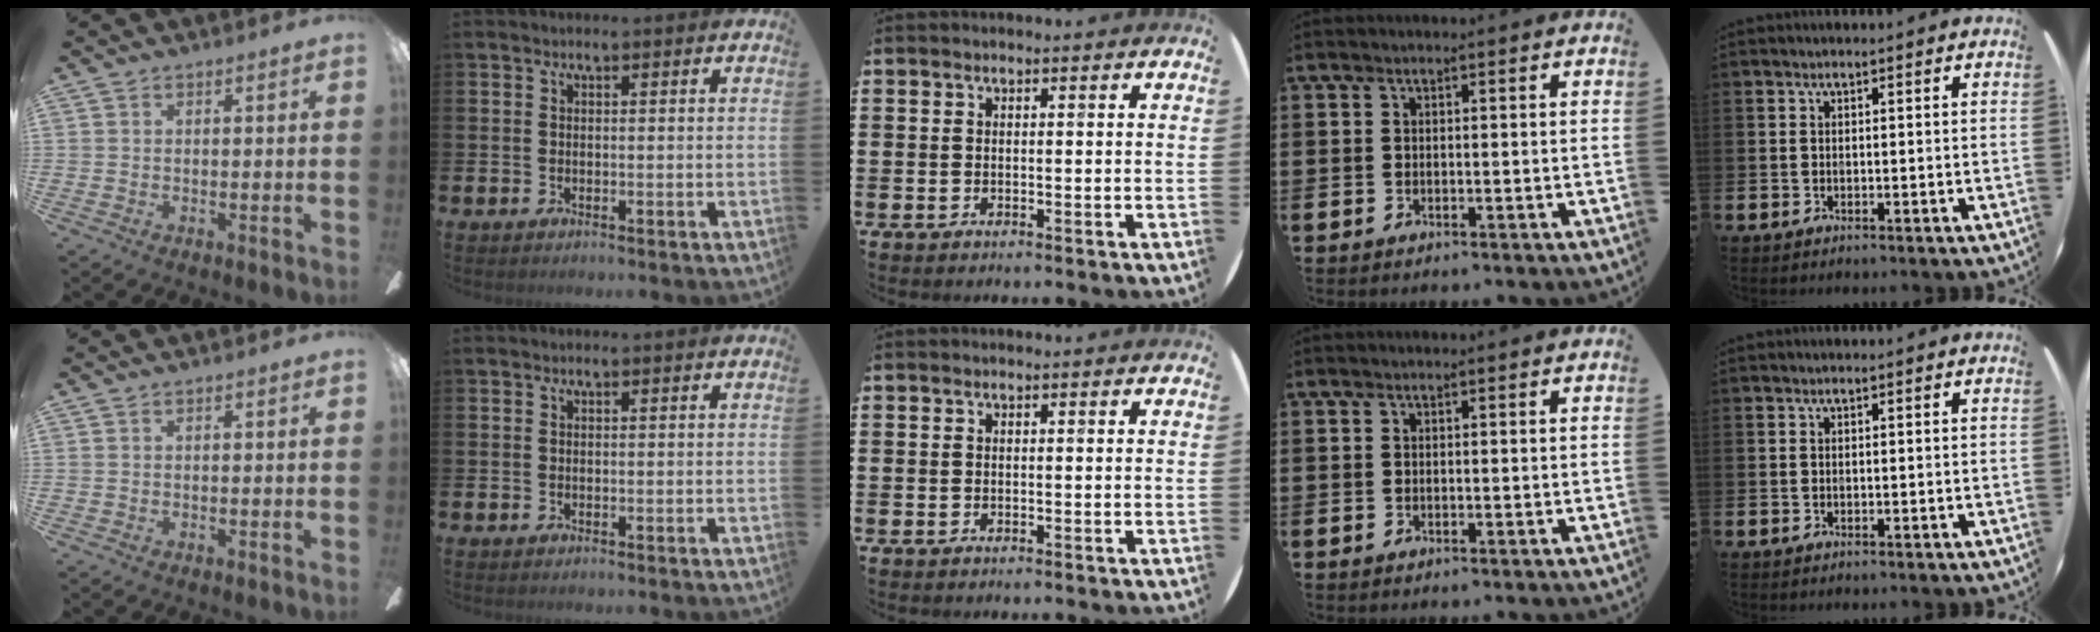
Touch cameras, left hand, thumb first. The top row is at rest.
{}